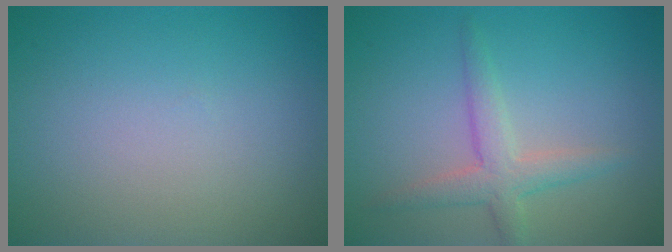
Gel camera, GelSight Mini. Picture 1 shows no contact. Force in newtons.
{"total": 2.9, "press": 2.9, "slide": 0.2}